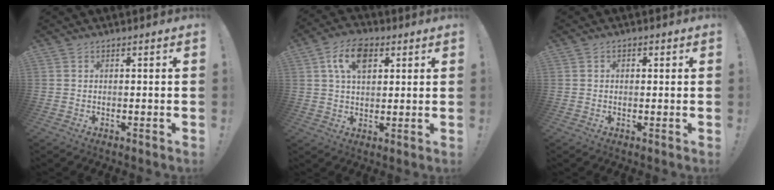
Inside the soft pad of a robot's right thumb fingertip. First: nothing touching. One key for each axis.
{"total": 10.5, "fx": 4.1, "fy": 6.5, "fz": 7.1, "tx": -0.117, "ty": 0.008, "tz": 0.076}
{"total": 1.2, "fx": -0.2, "fy": 1.0, "fz": 0.6, "tx": -0.009, "ty": 0.003, "tz": -0.004}